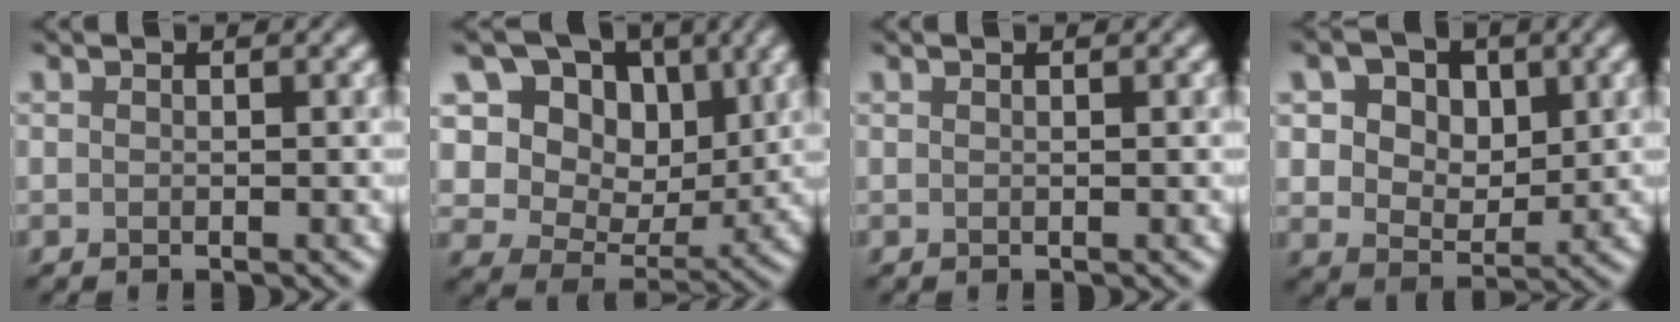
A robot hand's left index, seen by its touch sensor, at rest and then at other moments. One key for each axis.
{"total": 12.0, "fx": 5.3, "fy": 8.0, "fz": 7.2, "tx": -0.135, "ty": 0.012, "tz": 0.075}
{"total": 0.6, "fx": 0.3, "fy": 0.3, "fz": 0.5, "tx": -0.001, "ty": 0.003, "tz": 0.001}
{"total": 7.1, "fx": 2.5, "fy": 4.7, "fz": 4.7, "tx": -0.087, "ty": 0.012, "tz": 0.028}